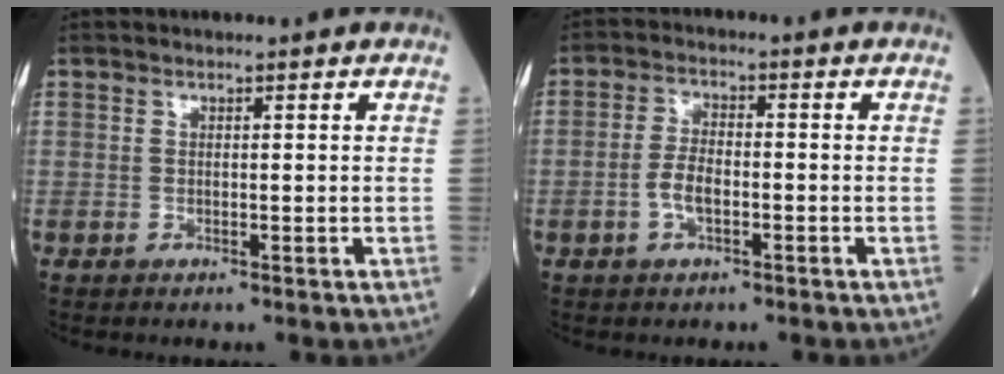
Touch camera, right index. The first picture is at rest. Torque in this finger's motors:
{"motor_torque": [0.78, -0.27, 0.46, 0.05]}